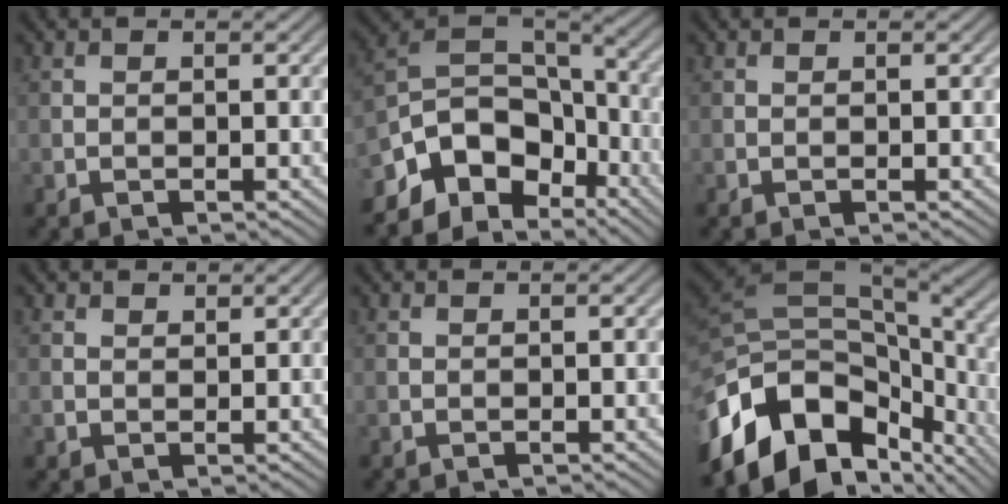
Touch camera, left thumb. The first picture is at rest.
{"total": 12.0, "force": [-6.3, 7.3, 7.1], "torque": [-0.145, -0.002, -0.124]}
{"total": 0.0}
{"total": 1.5, "force": [1.0, 1.0, 0.3], "torque": [-0.007, -0.001, 0.022]}
{"total": 0.0}
{"total": 16.9, "force": [-6.9, 9.9, 11.8], "torque": [-0.261, -0.026, -0.109]}